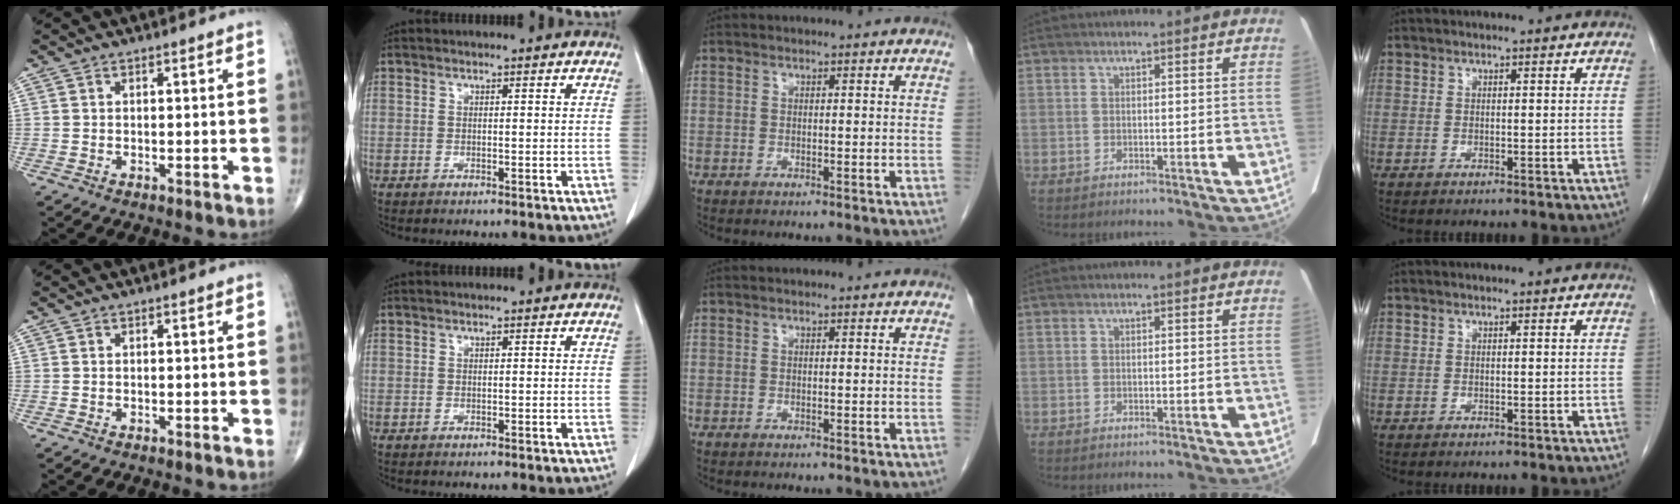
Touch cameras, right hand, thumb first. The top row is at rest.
{}